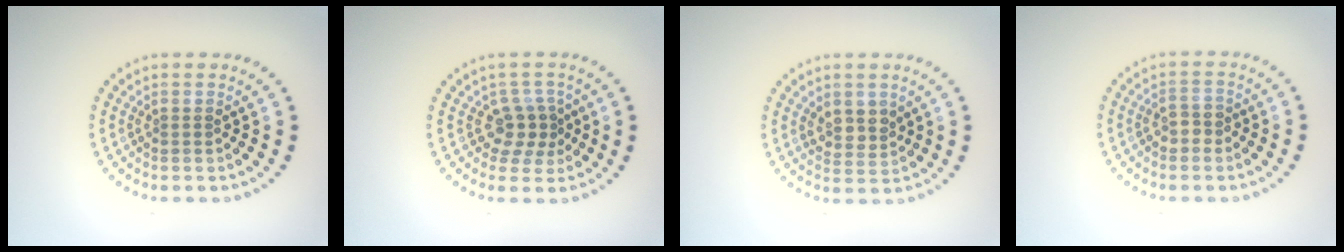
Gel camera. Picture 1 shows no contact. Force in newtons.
{"total": 2.6, "press": 2.1, "slide": 1.6}
{"total": 2.2, "press": 1.9, "slide": 1.0}
{"total": 1.6, "press": 1.5, "slide": 0.5}